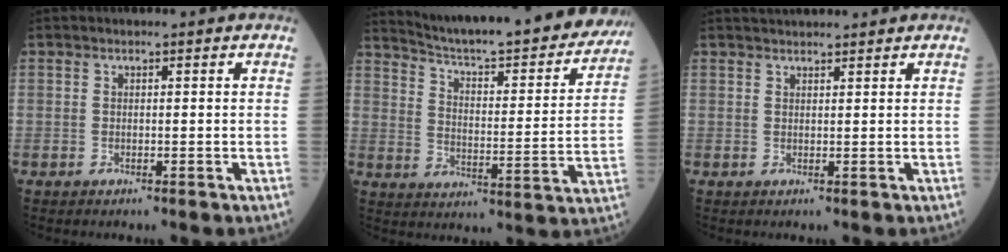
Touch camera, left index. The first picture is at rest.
{"total": 27.6, "force": [24.8, 3.3, 11.6], "torque": [-0.174, -0.059, 0.321]}
{"total": 4.0, "force": [3.8, 0.2, 1.1], "torque": [-0.015, 0.031, 0.058]}